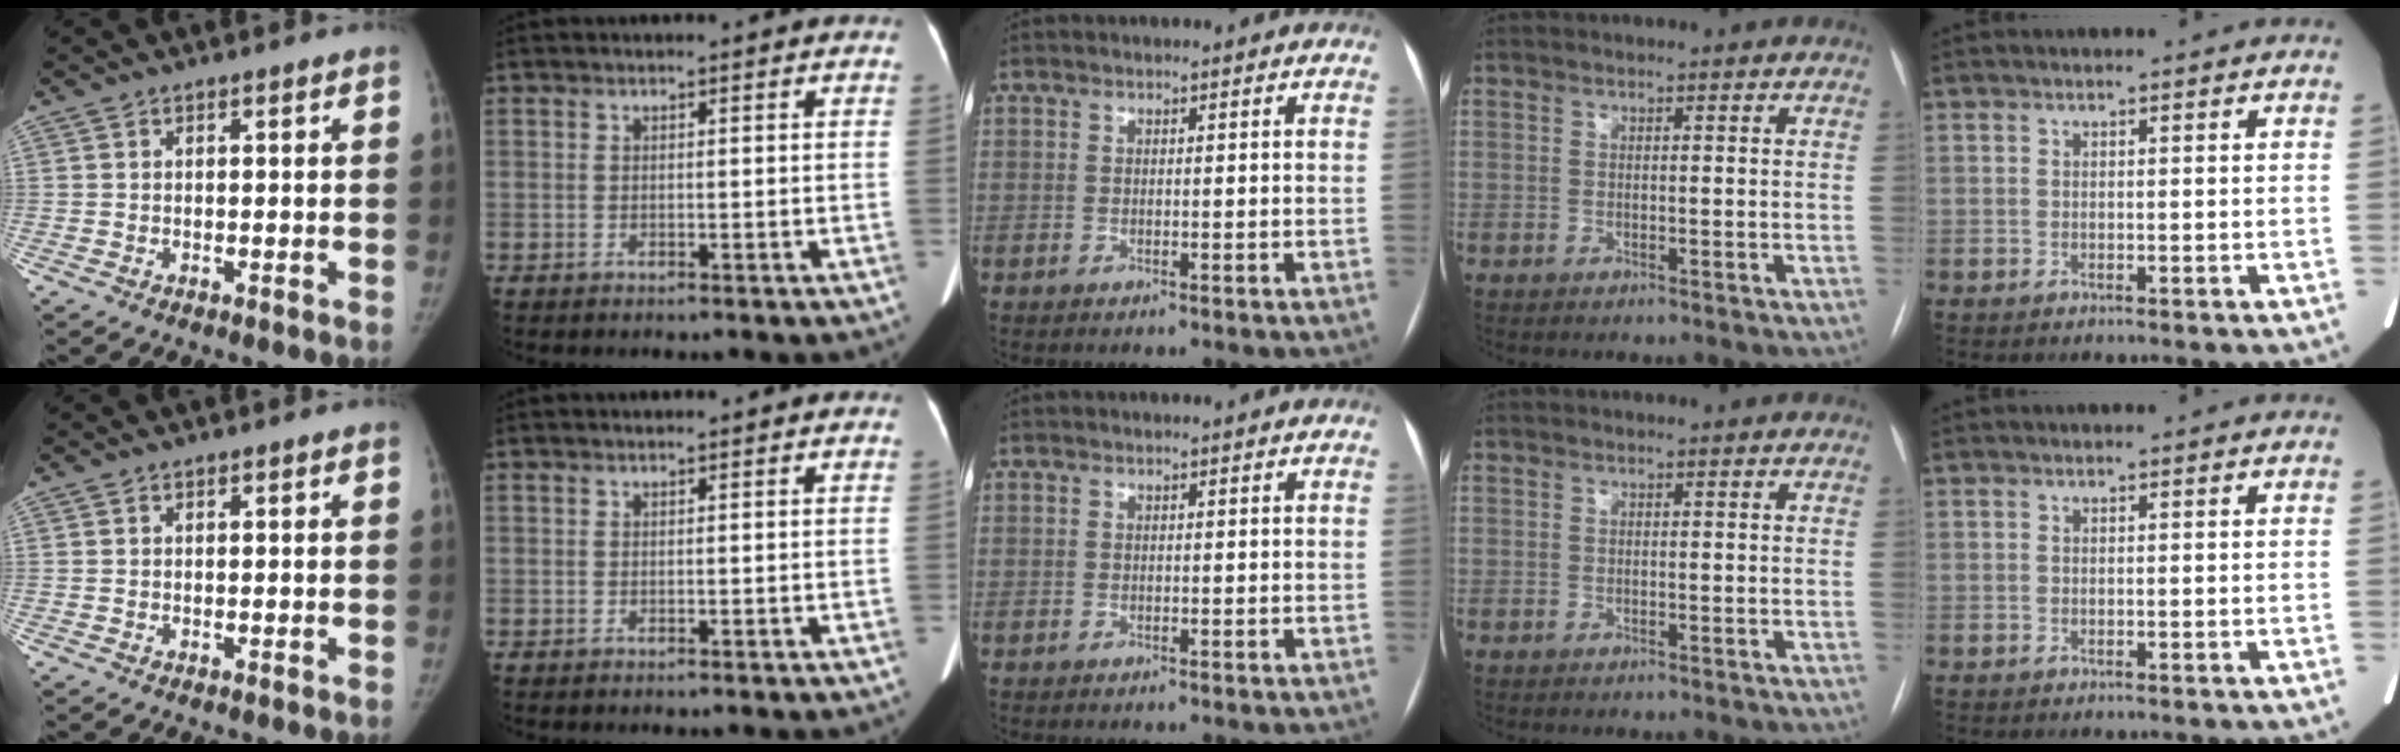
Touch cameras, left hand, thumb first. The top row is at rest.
{}